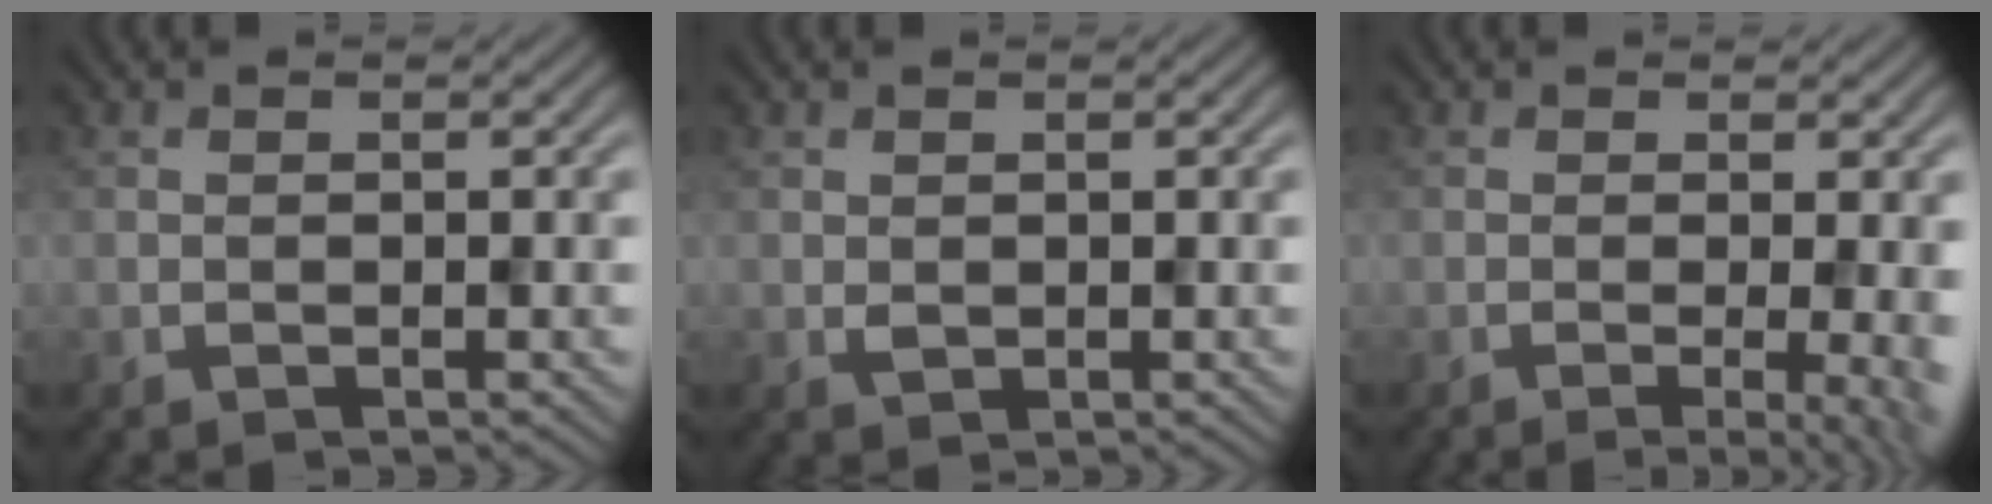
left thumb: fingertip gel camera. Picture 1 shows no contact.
{"total": 1.2, "force": [0.0, 1.1, 0.5], "torque": [-0.013, 0.000, 0.008]}
{"total": 6.5, "force": [-1.0, 2.2, 6.1], "torque": [-0.053, 0.000, 0.000]}